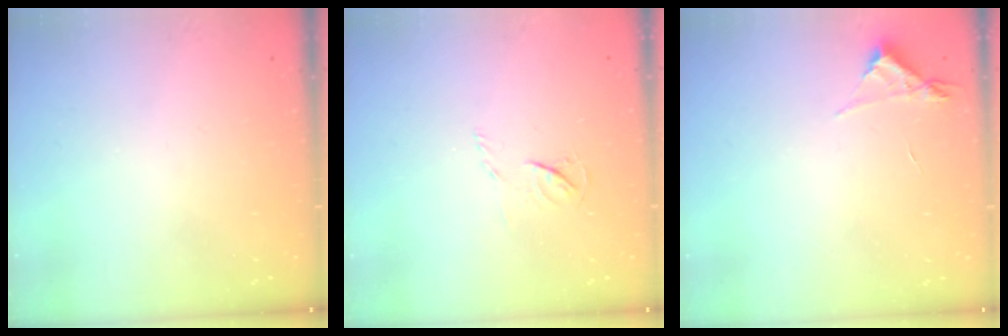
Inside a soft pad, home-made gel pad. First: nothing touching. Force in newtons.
{"total": 3.8, "press": 3.8, "slide": 0.5}
{"total": 3.0, "press": 3.0, "slide": 0.3}